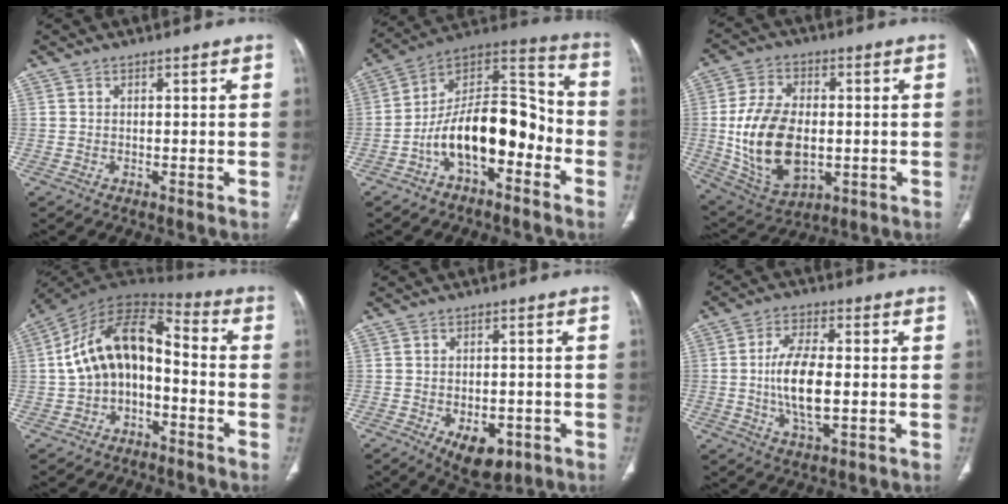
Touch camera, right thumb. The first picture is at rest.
{"total": 18.0, "force": [-6.2, 9.3, 14.1], "torque": [-0.205, 0.086, -0.107]}
{"total": 17.6, "force": [-1.2, 10.9, 13.8], "torque": [-0.248, -0.002, -0.002]}
{"total": 14.6, "force": [-1.9, 9.0, 11.3], "torque": [-0.185, 0.062, -0.043]}
{"total": 8.3, "force": [-3.5, 4.9, 5.8], "torque": [-0.068, 0.006, -0.035]}
{"total": 10.8, "force": [-0.8, 4.6, 9.7], "torque": [-0.187, 0.000, -0.014]}